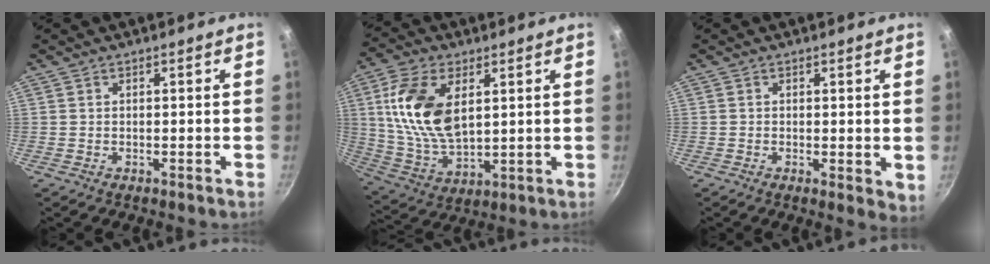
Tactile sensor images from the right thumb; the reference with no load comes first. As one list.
[{"total": 15.9, "force": [4.1, 8.9, 12.6], "torque": [-0.232, -0.015, 0.088]}, {"total": 3.2, "force": [0.3, 1.6, 2.7], "torque": [-0.032, -0.008, 0.003]}]